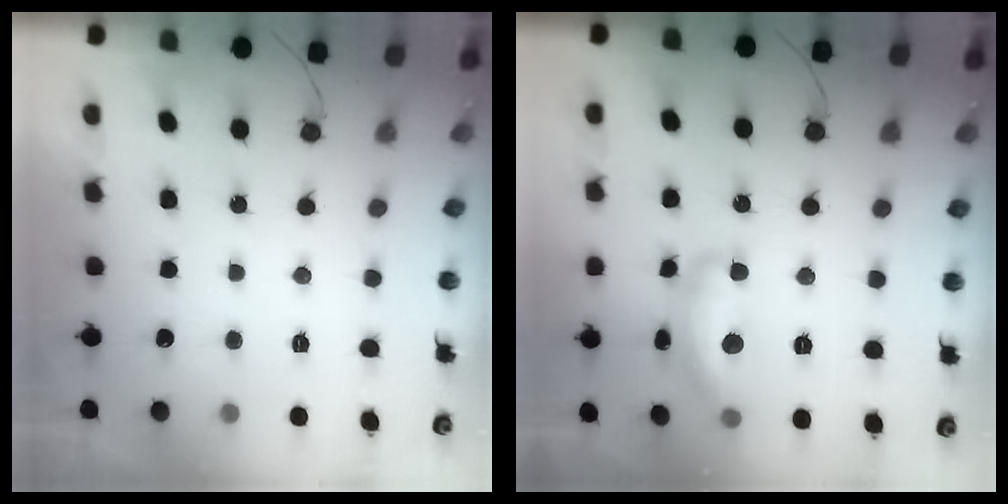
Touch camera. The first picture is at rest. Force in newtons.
{"total": 14.5, "press": 14.4, "slide": 1.1}